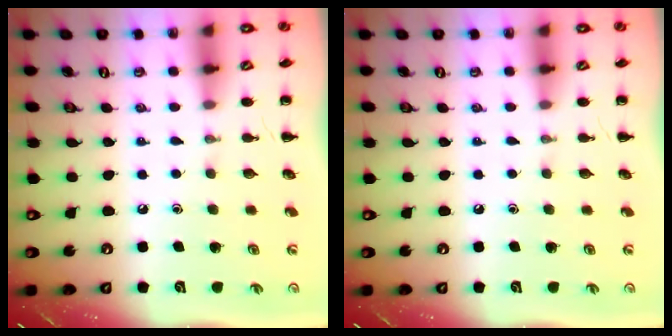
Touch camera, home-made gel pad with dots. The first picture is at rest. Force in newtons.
{"total": 0.0}